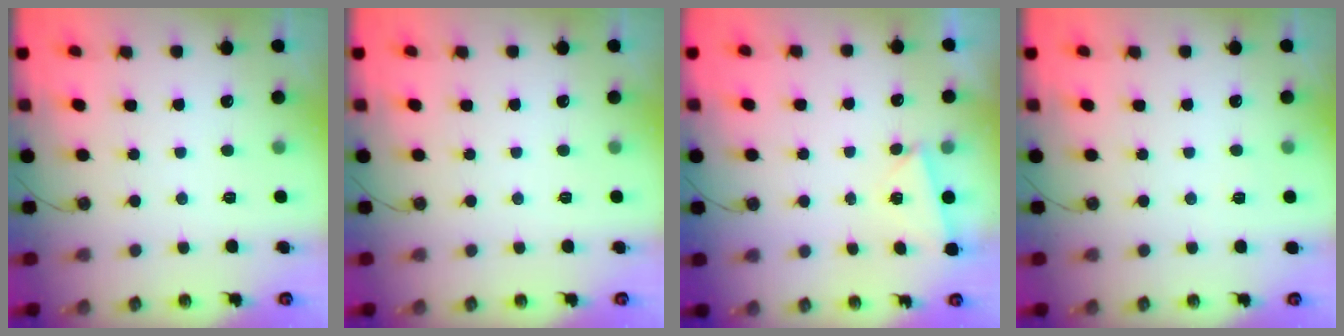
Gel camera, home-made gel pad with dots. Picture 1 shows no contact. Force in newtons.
{"total": 0.0}
{"total": 2.6, "press": 1.6, "slide": 2.0}
{"total": 2.7, "press": 1.5, "slide": 2.3}